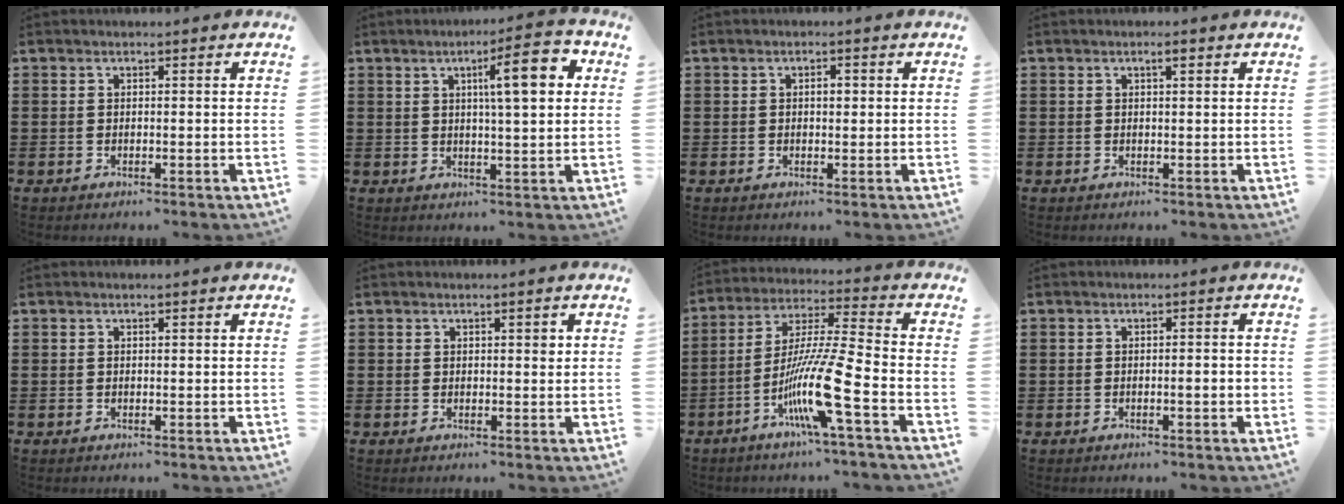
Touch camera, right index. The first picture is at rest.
{"total": 9.5, "force": [3.0, 1.9, 8.8], "torque": [-0.143, -0.003, 0.041]}
{"total": 1.4, "force": [0.2, 0.7, 1.3], "torque": [-0.025, 0.006, 0.001]}
{"total": 1.3, "force": [0.6, 0.3, 1.1], "torque": [-0.015, 0.001, 0.007]}
{"total": 0.0}
{"total": 1.0, "force": [0.5, 0.6, 0.6], "torque": [-0.005, 0.002, 0.008]}
{"total": 12.5, "force": [-5.6, -0.1, 11.2], "torque": [-0.242, -0.017, -0.119]}
{"total": 1.5, "force": [-0.3, 0.1, 1.5], "torque": [-0.025, -0.002, -0.005]}